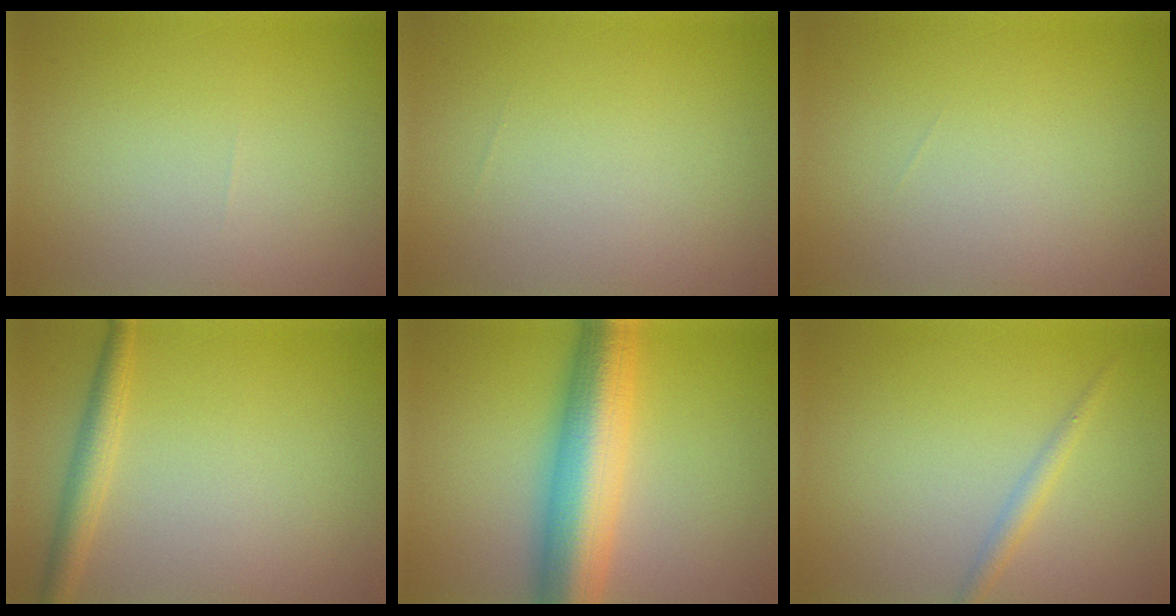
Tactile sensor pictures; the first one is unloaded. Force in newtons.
{"total": 0.0}
{"total": 0.0}
{"total": 2.3, "press": 2.3, "slide": 0.1}
{"total": 9.7, "press": 9.7, "slide": 0.2}
{"total": 1.4, "press": 1.4, "slide": 0.0}